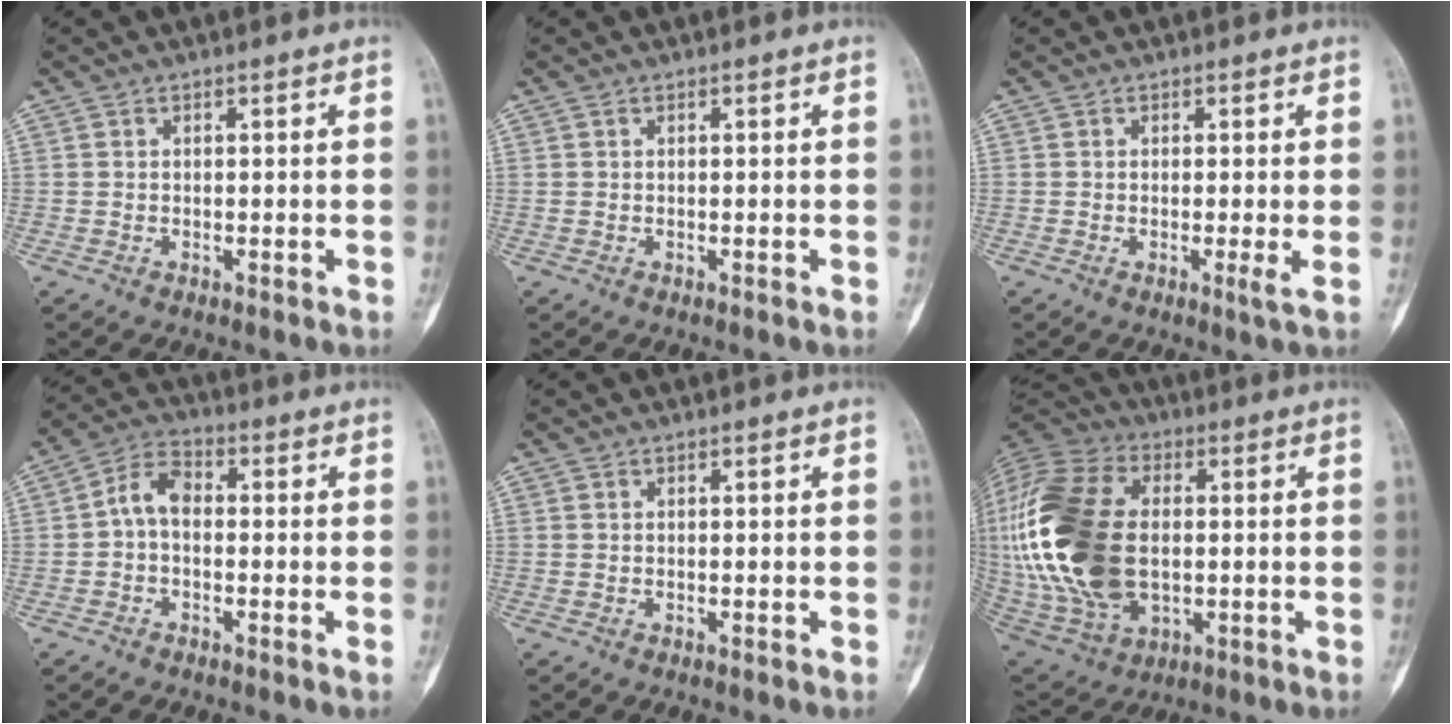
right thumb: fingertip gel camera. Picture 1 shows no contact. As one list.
[{"total": 0.0}, {"total": 1.5, "force": [-0.1, 0.0, 1.5], "torque": [-0.029, -0.005, -0.003]}, {"total": 4.7, "force": [-0.2, 3.7, 2.9], "torque": [-0.053, 0.024, -0.020]}, {"total": 0.0}, {"total": 30.9, "force": [0.7, 19.3, 24.1], "torque": [-0.544, 0.002, 0.027]}]